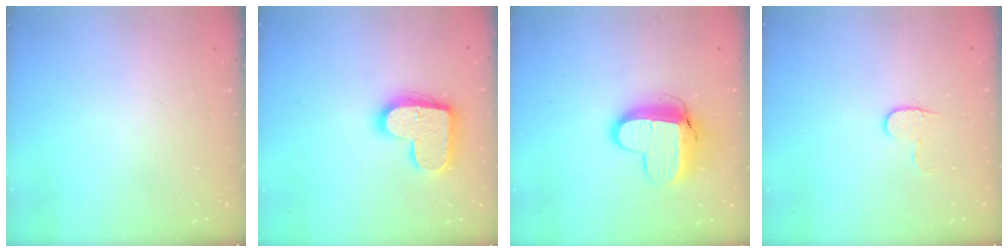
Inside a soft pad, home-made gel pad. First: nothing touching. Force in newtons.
{"total": 16.6, "press": 16.5, "slide": 0.9}
{"total": 12.6, "press": 12.6, "slide": 1.0}
{"total": 4.9, "press": 4.9, "slide": 0.5}